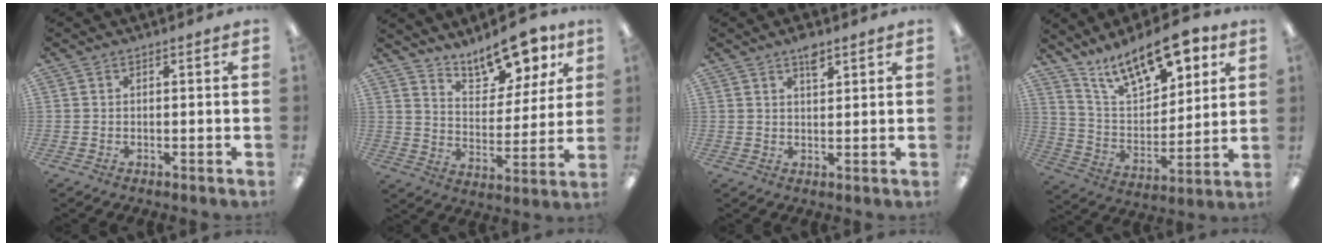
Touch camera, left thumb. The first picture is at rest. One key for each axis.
{"total": 13.4, "fx": 11.0, "fy": 5.3, "fz": 5.5, "tx": -0.074, "ty": -0.074, "tz": 0.196}
{"total": 4.1, "fx": 2.8, "fy": 1.6, "fz": 2.5, "tx": -0.031, "ty": -0.011, "tz": 0.045}
{"total": 17.1, "fx": 12.5, "fy": 6.7, "fz": 9.7, "tx": -0.161, "ty": -0.070, "tz": 0.215}